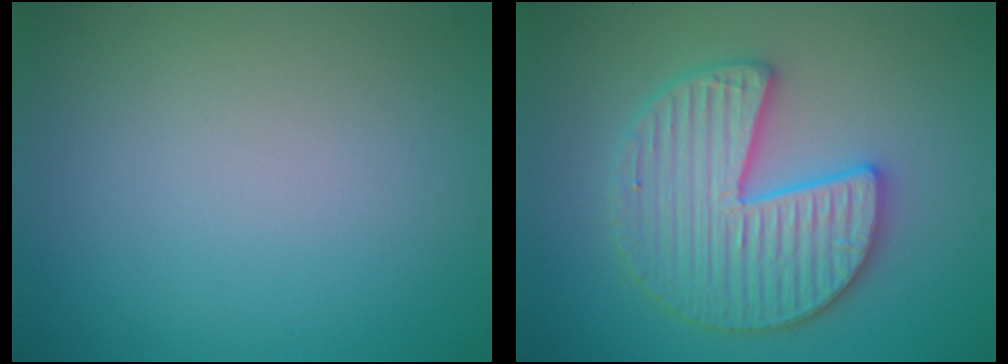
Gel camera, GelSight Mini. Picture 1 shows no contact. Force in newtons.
{"total": 6.0, "press": 5.9, "slide": 1.0}